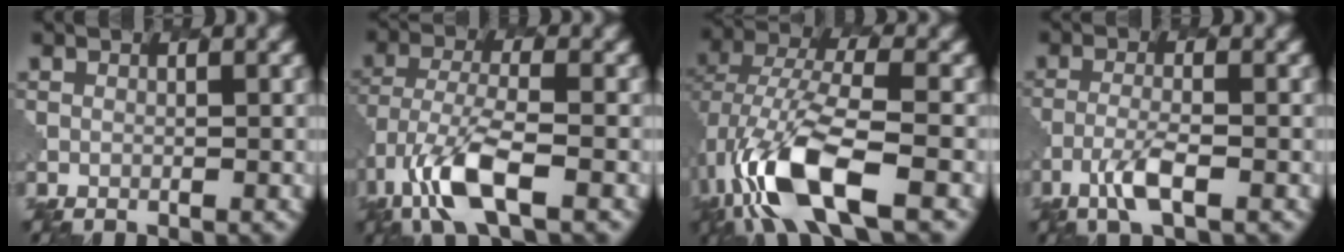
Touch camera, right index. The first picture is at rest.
{"total": 6.6, "force": [-3.4, 2.3, 5.2], "torque": [-0.112, -0.006, -0.074]}
{"total": 10.1, "force": [-3.8, 4.3, 8.4], "torque": [-0.183, -0.002, -0.074]}
{"total": 2.8, "force": [-1.6, 0.6, 2.3], "torque": [-0.052, 0.000, -0.038]}